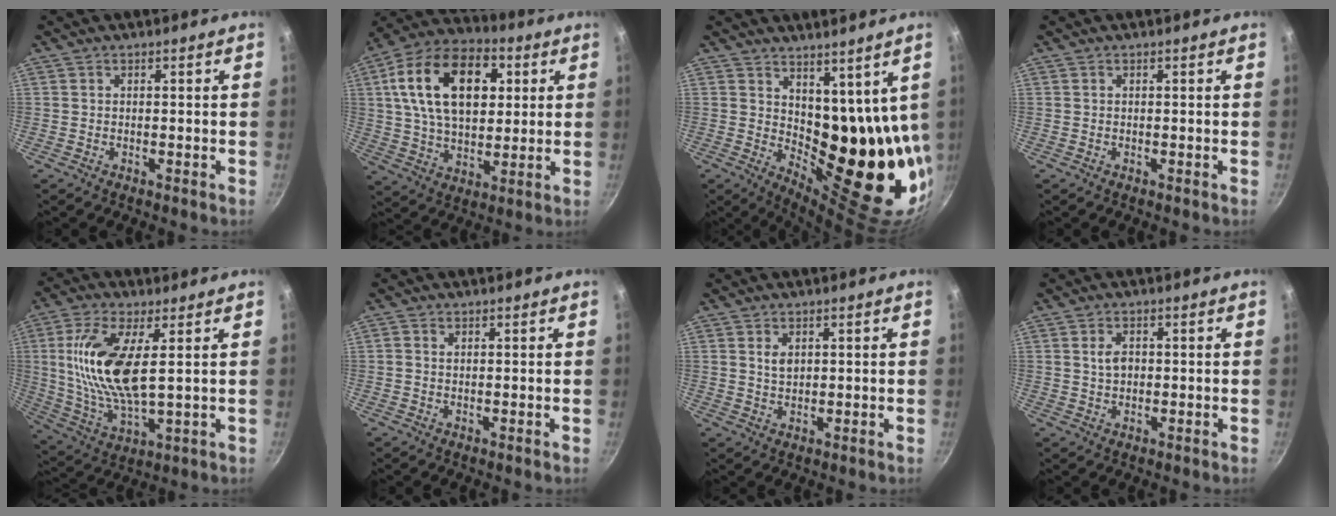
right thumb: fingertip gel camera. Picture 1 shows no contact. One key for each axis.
{"total": 21.7, "fx": 5.6, "fy": 13.5, "fz": 16.0, "tx": -0.250, "ty": 0.007, "tz": 0.086}
{"total": 17.1, "fx": 6.4, "fy": 9.0, "fz": 13.0, "tx": -0.131, "ty": -0.061, "tz": 0.120}
{"total": 0.0}
{"total": 15.3, "fx": 3.1, "fy": 6.0, "fz": 13.7, "tx": -0.282, "ty": -0.013, "tz": 0.064}
{"total": 1.0, "fx": 0.3, "fy": 0.8, "fz": 0.7, "tx": -0.013, "ty": 0.003, "tz": 0.003}
{"total": 2.7, "fx": 0.9, "fy": 1.8, "fz": 1.8, "tx": -0.027, "ty": -0.003, "tz": 0.019}
{"total": 3.0, "fx": 0.4, "fy": 2.1, "fz": 2.1, "tx": -0.027, "ty": 0.003, "tz": 0.007}